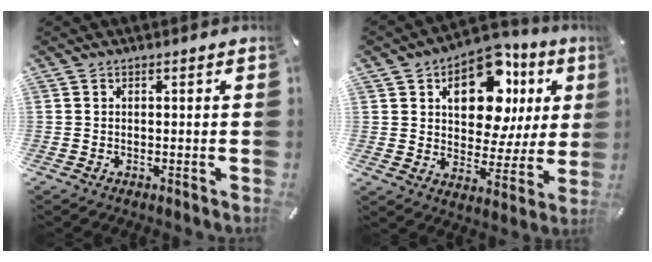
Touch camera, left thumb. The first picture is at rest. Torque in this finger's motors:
{"motor_torque": [2.55, 2.46, 1.47, -1.30, 0.39]}